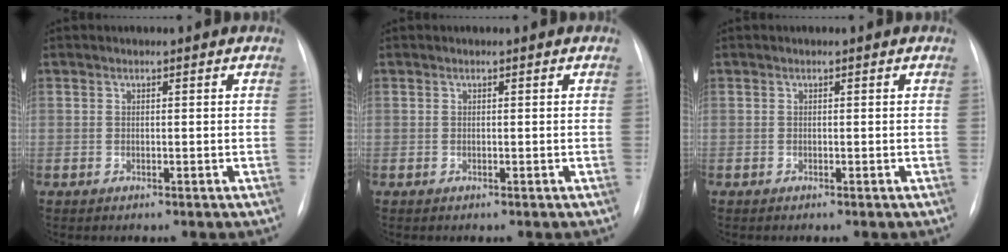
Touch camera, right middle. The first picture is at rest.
{"total": 0.0}
{"total": 0.0}